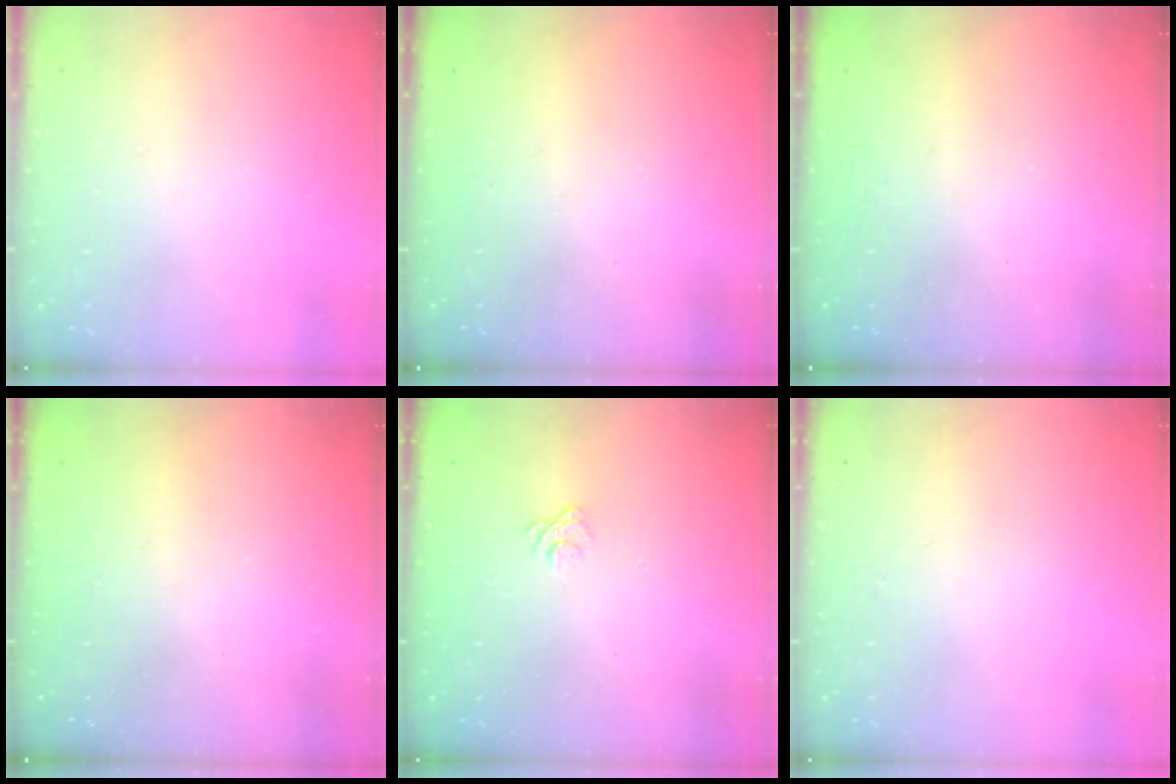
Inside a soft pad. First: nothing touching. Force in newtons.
{"total": 2.2, "press": 2.1, "slide": 0.7}
{"total": 2.4, "press": 2.3, "slide": 0.8}
{"total": 2.4, "press": 2.3, "slide": 0.8}
{"total": 2.1, "press": 1.8, "slide": 1.1}
{"total": 0.0}